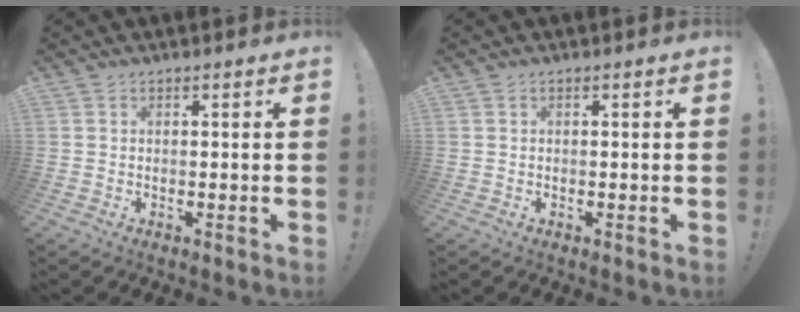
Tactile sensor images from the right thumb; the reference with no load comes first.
{"total": 0.0}